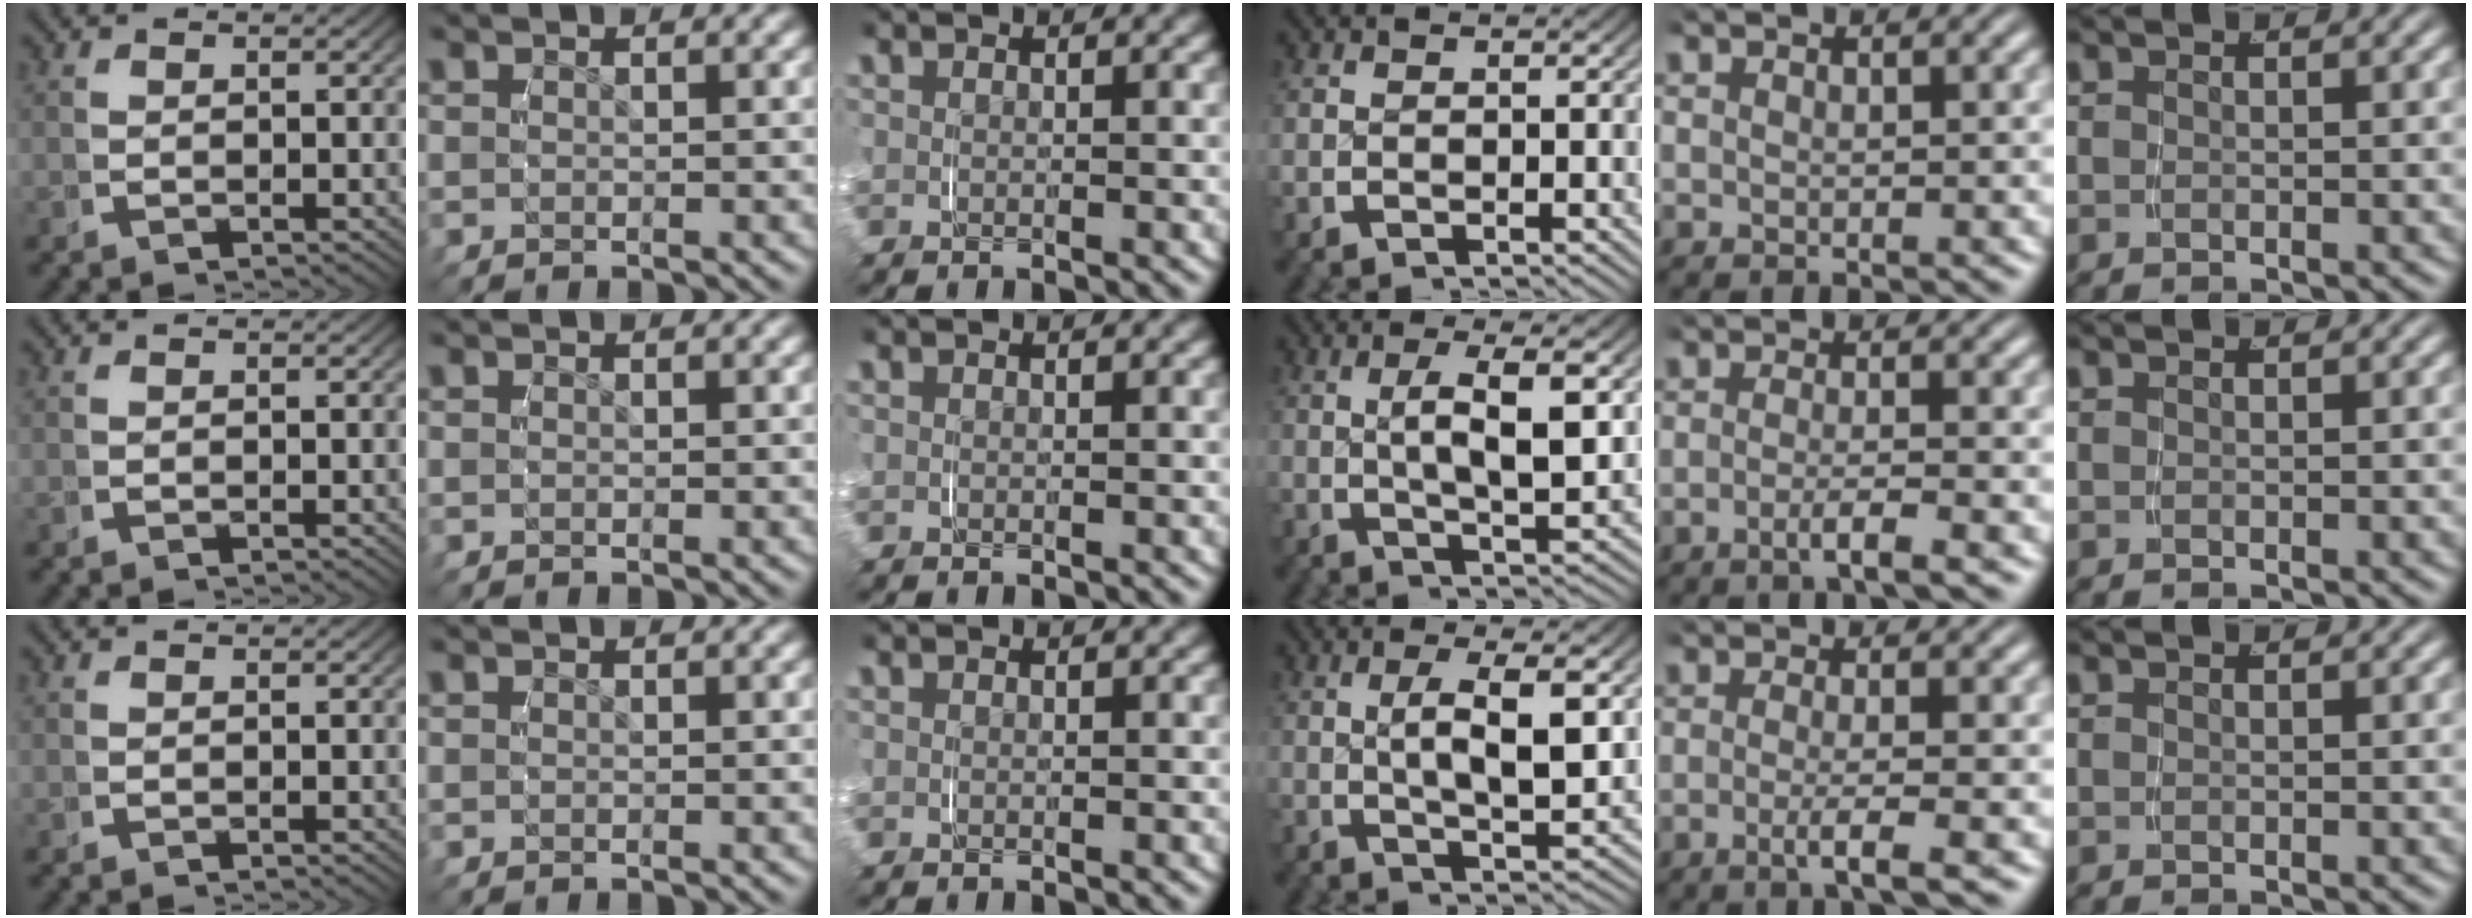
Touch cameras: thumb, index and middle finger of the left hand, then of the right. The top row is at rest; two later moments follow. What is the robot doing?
{"motion": "grasp_and_lifting", "object": "map"}